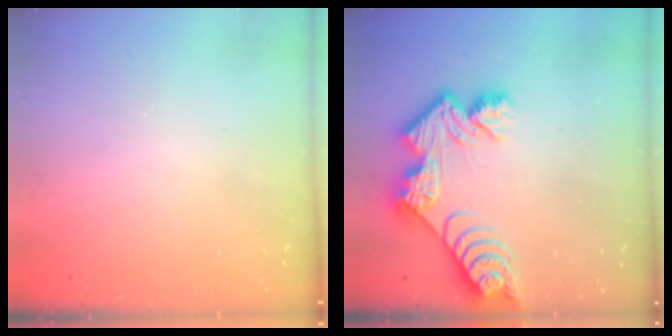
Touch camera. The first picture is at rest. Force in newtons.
{"total": 11.9, "press": 11.8, "slide": 1.0}